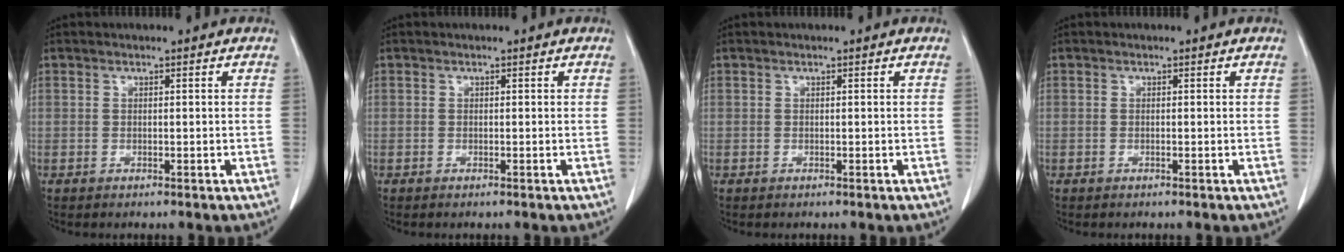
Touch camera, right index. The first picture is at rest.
{"total": 0.0}
{"total": 0.0}
{"total": 0.0}